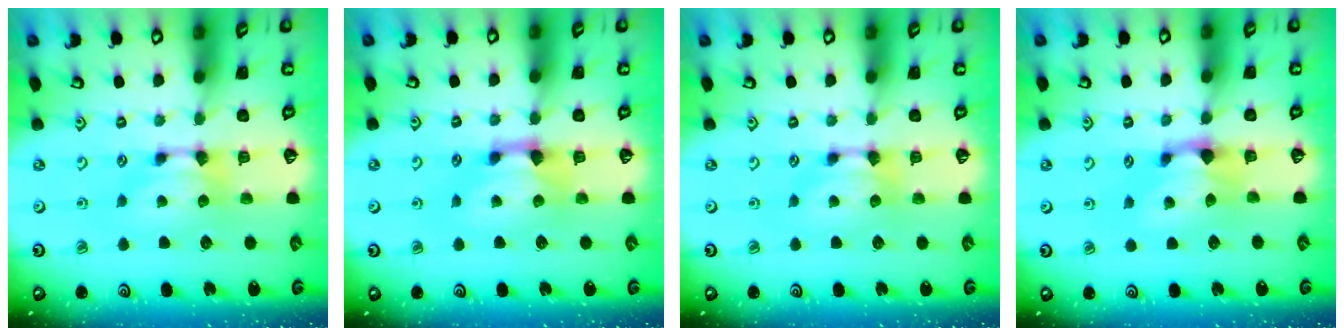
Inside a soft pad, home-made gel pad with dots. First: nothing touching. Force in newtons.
{"total": 1.6, "press": 0.9, "slide": 1.3}
{"total": 0.0}
{"total": 1.2, "press": 0.1, "slide": 1.2}